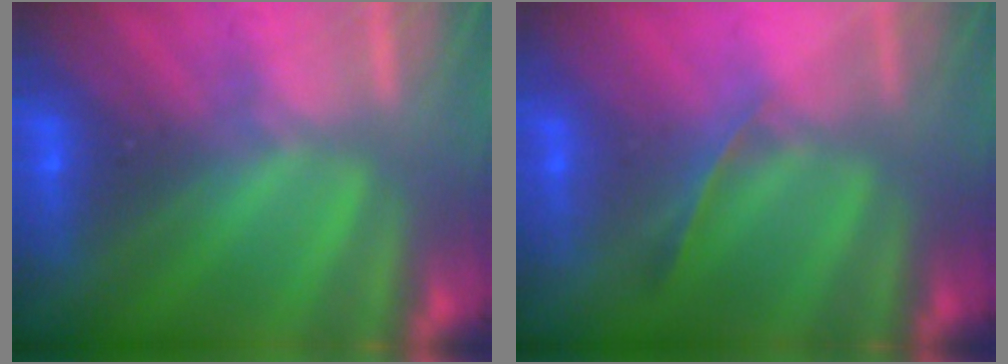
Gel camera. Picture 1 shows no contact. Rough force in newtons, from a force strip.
{"total": 1.2}